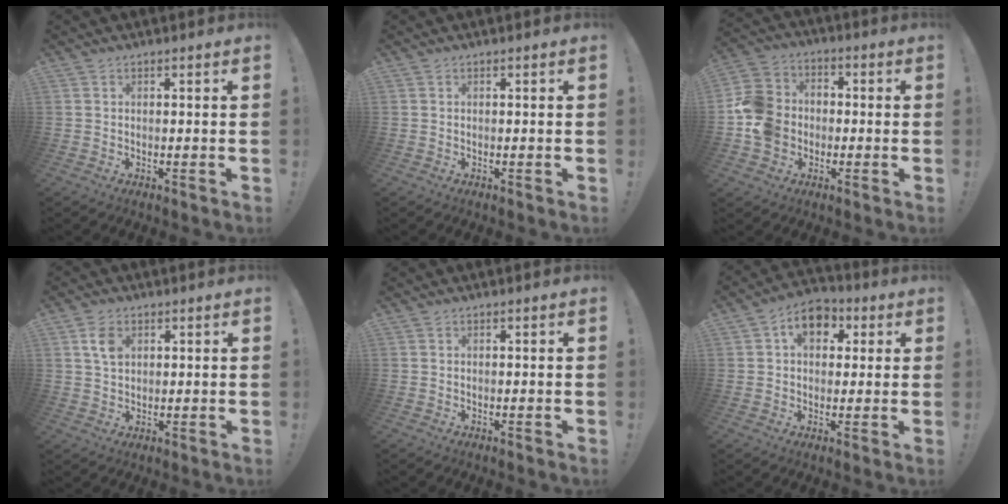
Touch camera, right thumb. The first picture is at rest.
{"total": 0.0}
{"total": 13.3, "force": [-3.3, 11.6, 5.7], "torque": [-0.102, 0.041, -0.054]}
{"total": 5.1, "force": [1.9, 3.4, 3.2], "torque": [-0.053, 0.002, 0.036]}
{"total": 0.0}
{"total": 8.8, "force": [2.8, 6.4, 5.2], "torque": [-0.078, 0.004, 0.052]}